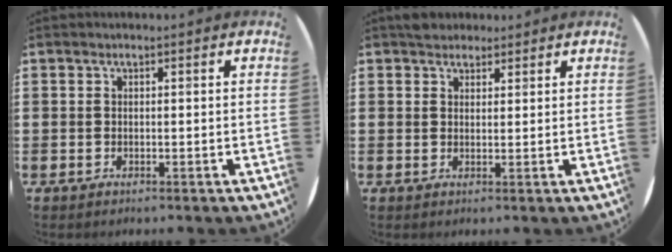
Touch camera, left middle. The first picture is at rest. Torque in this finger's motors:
{"motor_torque": [0.52, -0.48, 0.02, 0.00]}